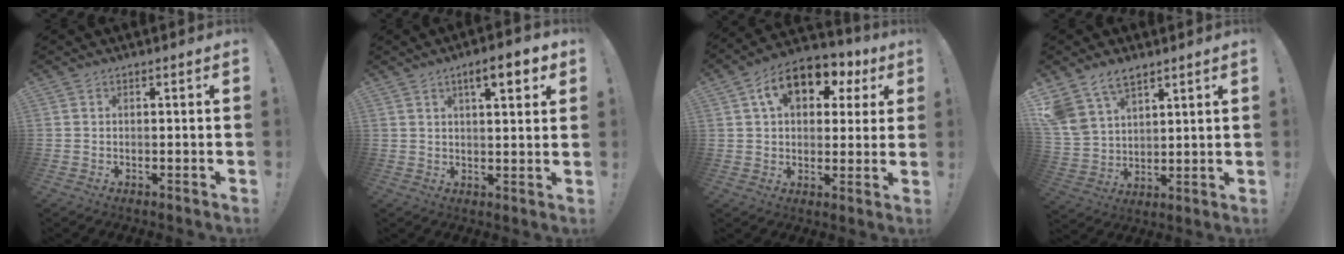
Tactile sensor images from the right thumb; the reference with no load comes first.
{"total": 7.9, "force": [4.0, 2.1, 6.5], "torque": [-0.081, -0.016, 0.059]}
{"total": 14.2, "force": [6.1, 9.0, 9.1], "torque": [-0.138, -0.018, 0.109]}
{"total": 10.4, "force": [7.6, 5.8, 3.9], "torque": [-0.078, -0.042, 0.154]}